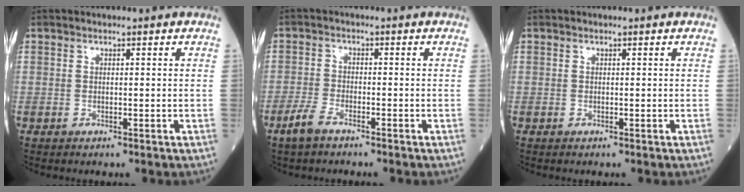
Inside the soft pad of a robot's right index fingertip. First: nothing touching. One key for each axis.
{"total": 3.6, "fx": -2.6, "fy": 1.0, "fz": 2.2, "tx": -0.056, "ty": -0.003, "tz": -0.053}
{"total": 0.0}